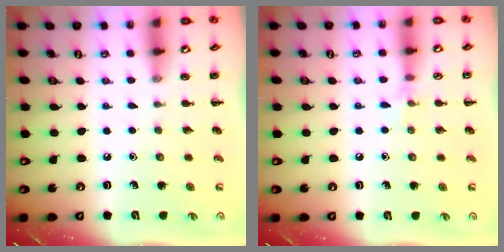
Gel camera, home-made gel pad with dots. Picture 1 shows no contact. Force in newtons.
{"total": 5.1, "press": 4.8, "slide": 1.9}